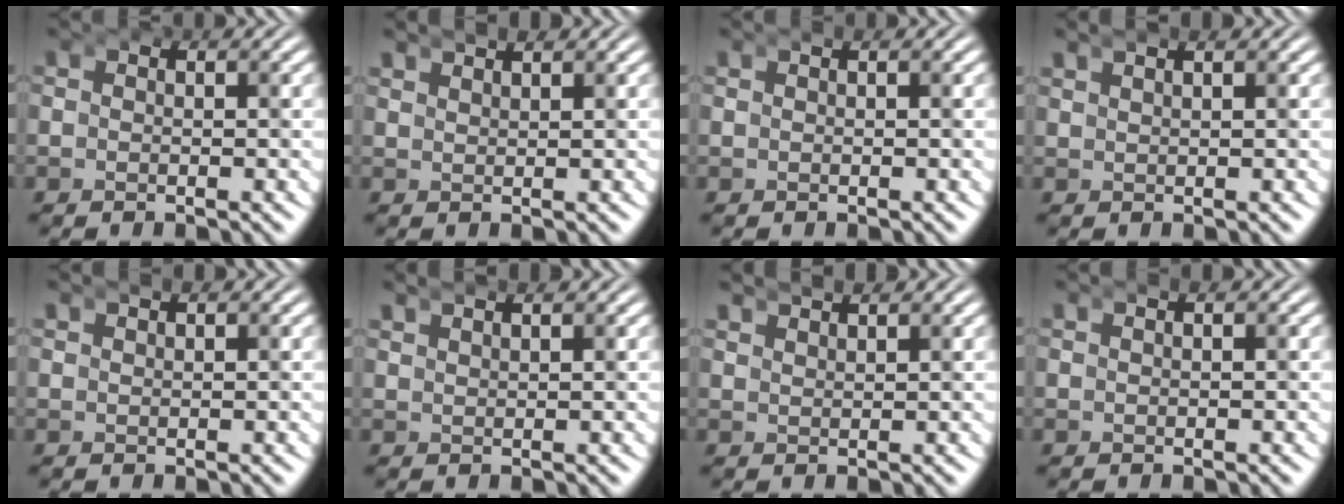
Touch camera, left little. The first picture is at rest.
{"total": 1.8, "force": [1.2, -1.1, -0.6], "torque": [0.012, 0.001, 0.026]}
{"total": 0.8, "force": [-0.1, -0.7, -0.3], "torque": [0.014, 0.001, -0.001]}
{"total": 1.3, "force": [1.0, -0.8, -0.2], "torque": [0.012, 0.008, 0.017]}
{"total": 1.1, "force": [0.6, -0.9, -0.4], "torque": [0.011, 0.001, 0.014]}
{"total": 1.7, "force": [1.4, -0.9, -0.3], "torque": [0.010, 0.005, 0.025]}
{"total": 2.0, "force": [1.6, -1.1, -0.6], "torque": [0.009, 0.000, 0.032]}
{"total": 0.9, "force": [0.1, -0.8, -0.3], "torque": [0.015, 0.002, 0.004]}